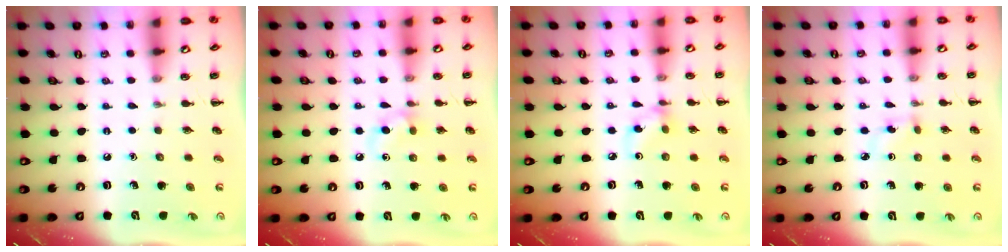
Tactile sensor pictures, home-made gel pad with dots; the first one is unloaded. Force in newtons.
{"total": 4.9, "press": 4.7, "slide": 1.5}
{"total": 4.2, "press": 4.2, "slide": 0.5}
{"total": 3.6, "press": 3.3, "slide": 1.5}